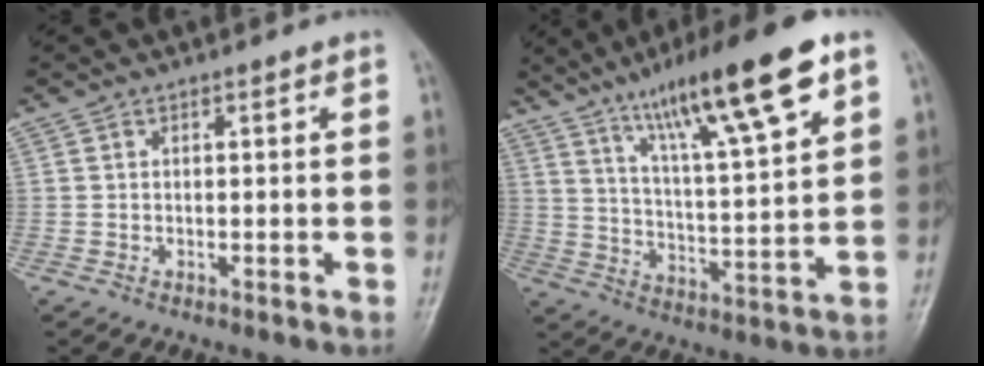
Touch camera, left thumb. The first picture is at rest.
{"total": 19.4, "force": [11.3, 3.2, 15.5], "torque": [-0.238, -0.040, 0.191]}